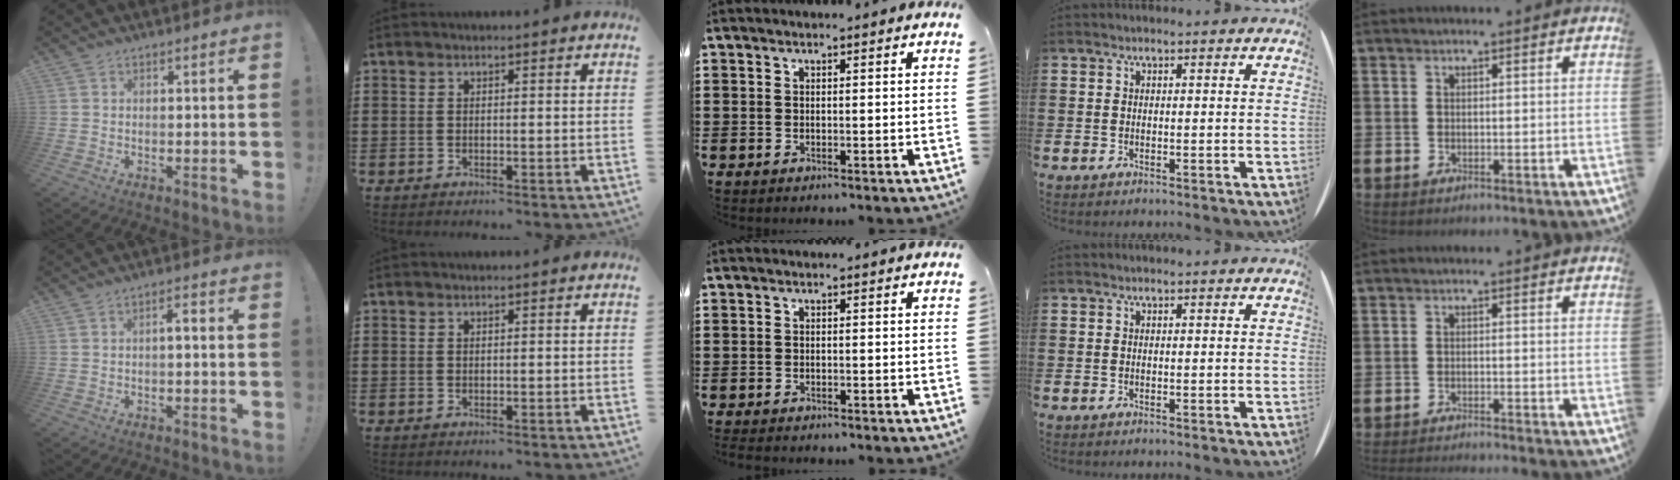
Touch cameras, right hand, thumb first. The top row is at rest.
{"thumb": {"total": 2.7, "force": [-0.8, 0.5, 2.5], "torque": [-0.051, 0.012, -0.018]}, "middle": {"total": 0.8, "force": [-0.8, 0.1, 0.0], "torque": [-0.004, -0.001, -0.017]}, "little": {"total": 1.1, "force": [-1.1, -0.2, 0.0], "torque": [0.001, 0.003, -0.022]}}